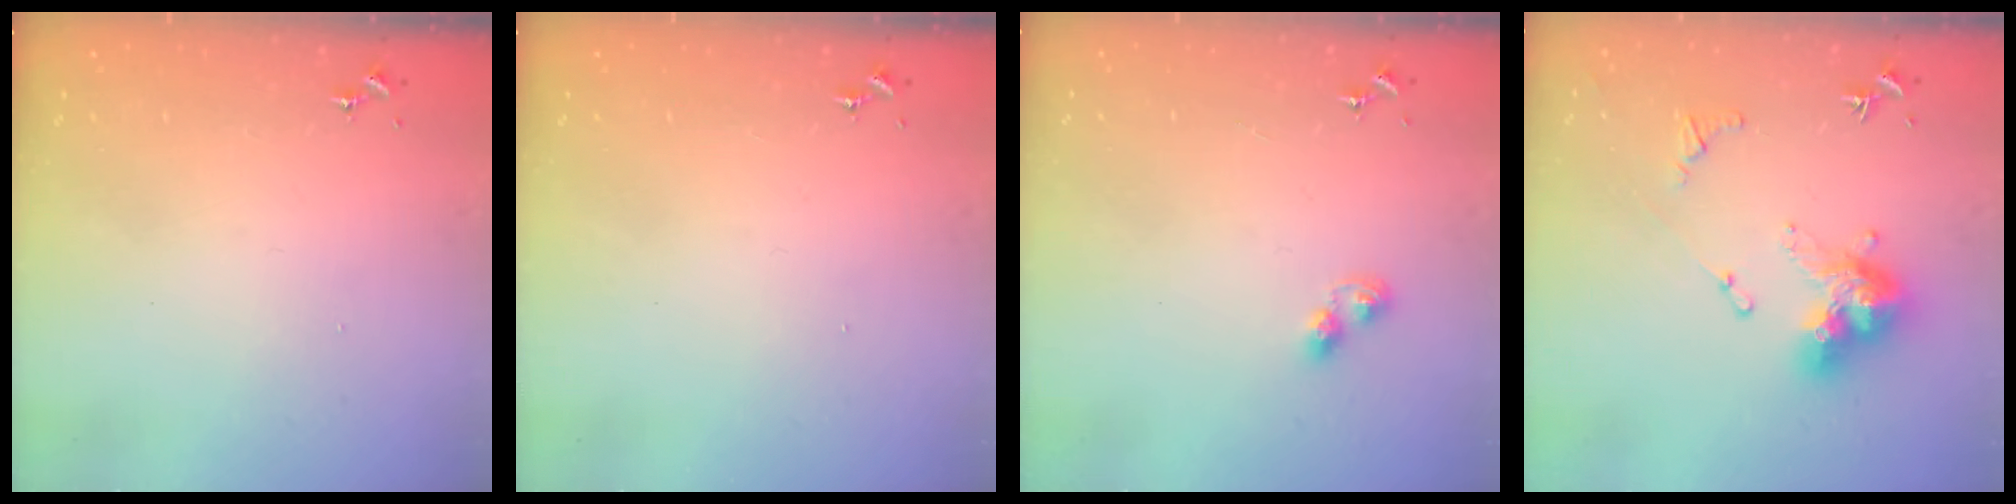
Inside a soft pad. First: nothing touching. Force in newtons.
{"total": 0.0}
{"total": 3.7, "press": 3.7, "slide": 0.4}
{"total": 13.6, "press": 13.5, "slide": 1.2}